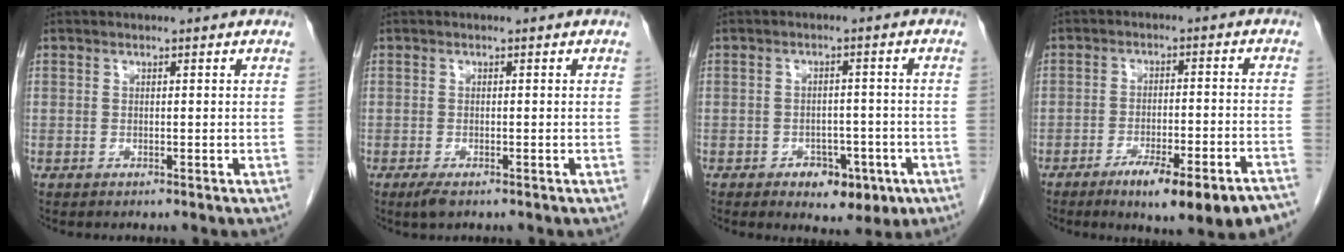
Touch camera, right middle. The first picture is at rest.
{"total": 1.9, "force": [-1.2, 0.6, 1.4], "torque": [-0.030, -0.005, -0.018]}
{"total": 6.1, "force": [-3.1, 3.6, 3.9], "torque": [-0.044, 0.006, -0.035]}
{"total": 13.9, "force": [-10.1, 1.8, 9.5], "torque": [-0.092, 0.000, -0.143]}